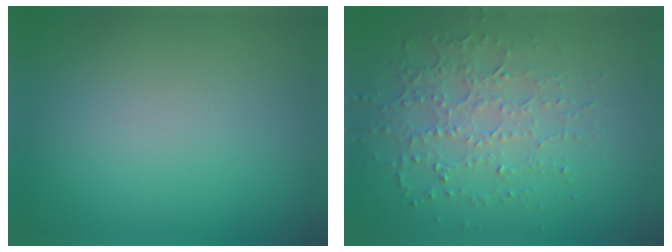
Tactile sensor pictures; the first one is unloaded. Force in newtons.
{"total": 3.4, "press": 3.2, "slide": 1.3}